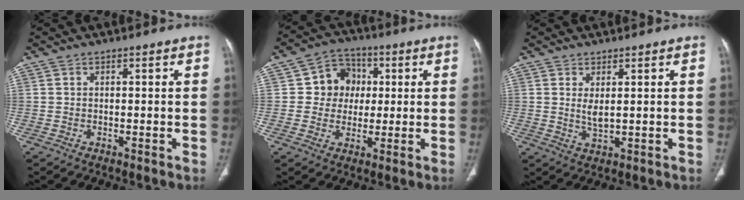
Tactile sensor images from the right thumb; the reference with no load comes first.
{"total": 8.9, "force": [1.2, 8.2, 3.4], "torque": [-0.004, 0.009, 0.013]}
{"total": 2.9, "force": [0.8, 1.0, 2.6], "torque": [-0.053, -0.014, 0.022]}